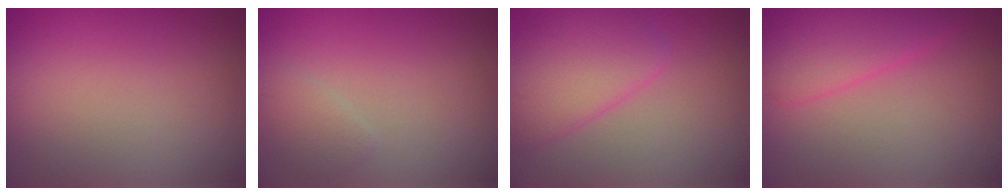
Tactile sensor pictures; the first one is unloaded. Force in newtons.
{"total": 1.3, "press": 1.3, "slide": 0.1}
{"total": 4.2, "press": 4.2, "slide": 0.3}
{"total": 3.7, "press": 3.7, "slide": 0.1}